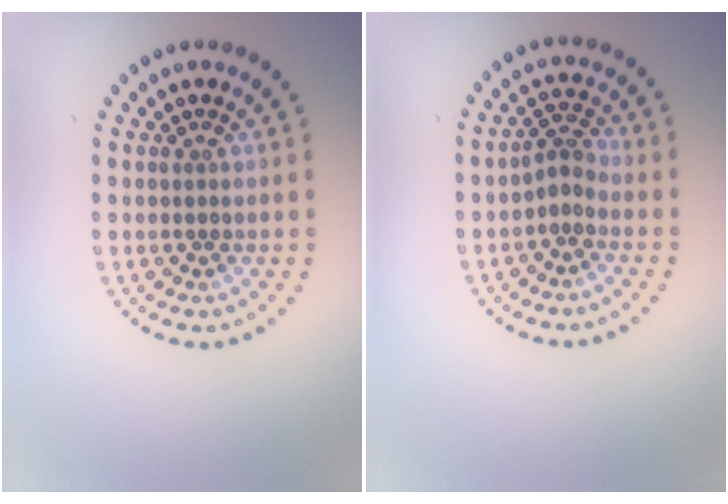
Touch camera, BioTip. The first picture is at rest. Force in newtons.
{"total": 1.9, "press": 1.3, "slide": 1.4}